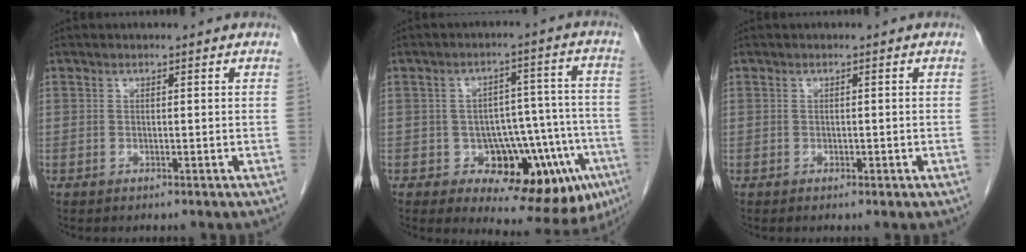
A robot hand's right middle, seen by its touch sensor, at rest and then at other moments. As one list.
[{"total": 14.2, "force": [-6.0, 6.2, 11.3], "torque": [-0.124, 0.026, -0.068]}, {"total": 0.7, "force": [-0.3, 0.3, 0.5], "torque": [-0.010, -0.001, -0.002]}]